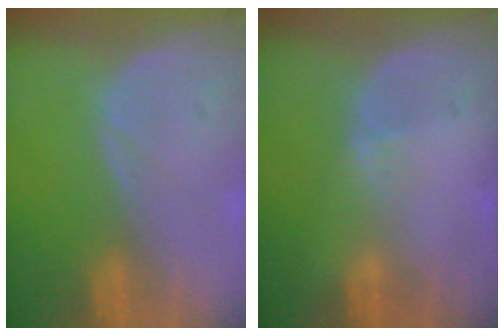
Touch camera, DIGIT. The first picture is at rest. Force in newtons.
{"total": 1.3, "press": 1.1, "slide": 0.8}